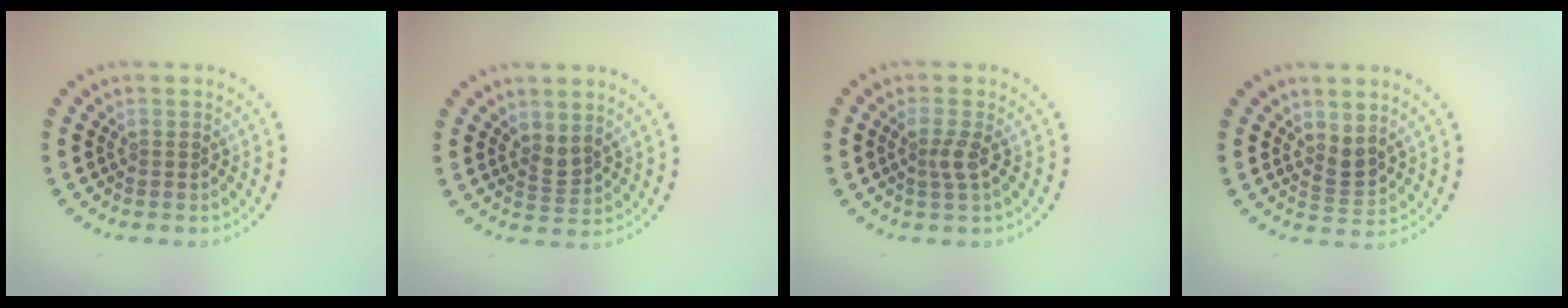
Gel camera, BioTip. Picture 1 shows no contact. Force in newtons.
{"total": 1.9, "press": 1.5, "slide": 1.2}
{"total": 1.7, "press": 1.2, "slide": 1.1}
{"total": 1.8, "press": 1.4, "slide": 1.2}